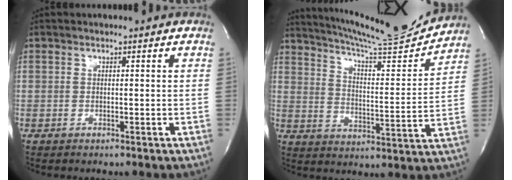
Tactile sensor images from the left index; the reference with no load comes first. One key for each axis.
{"total": 16.2, "fx": 15.5, "fy": -0.4, "fz": 4.6, "tx": -0.083, "ty": -0.048, "tz": 0.224}